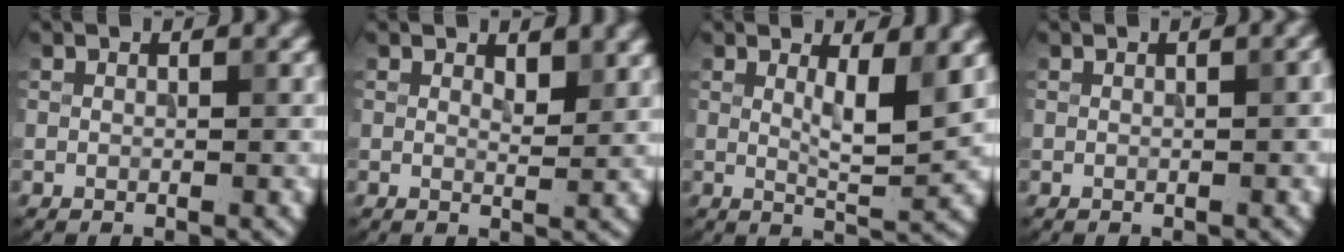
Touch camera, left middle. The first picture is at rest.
{"total": 1.6, "force": [1.1, 0.6, 1.0], "torque": [-0.015, -0.004, 0.021]}
{"total": 3.9, "force": [1.3, 0.8, 3.6], "torque": [-0.059, -0.010, 0.025]}
{"total": 0.7, "force": [0.0, 0.1, 0.7], "torque": [-0.006, 0.005, 0.002]}